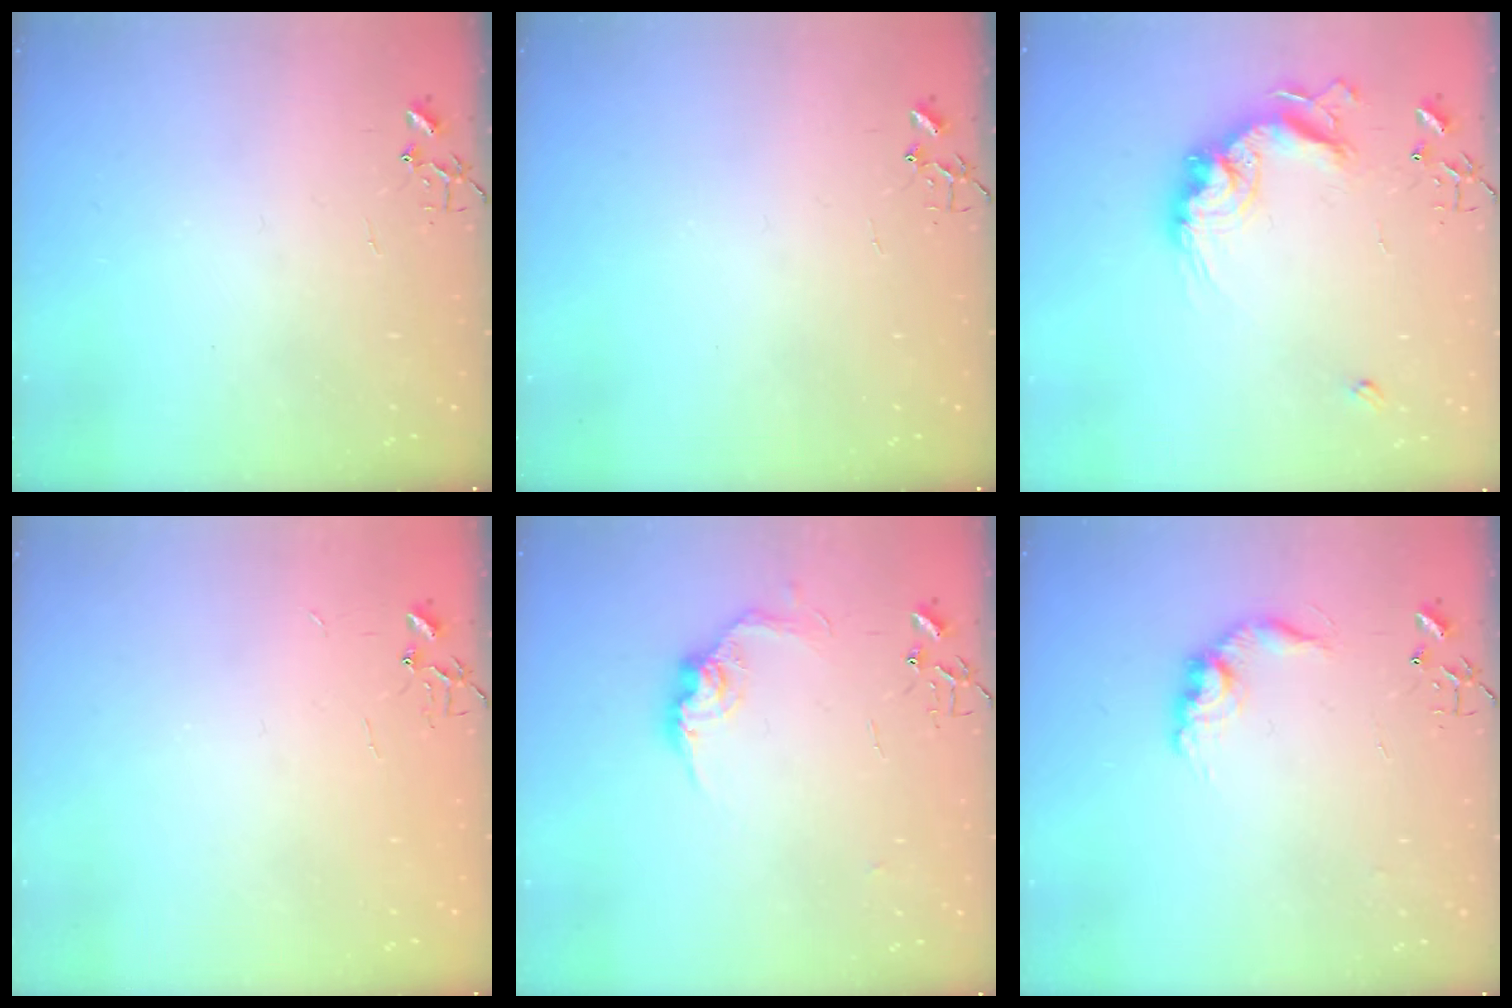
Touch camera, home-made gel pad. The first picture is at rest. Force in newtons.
{"total": 0.0}
{"total": 16.0, "press": 16.0, "slide": 1.1}
{"total": 1.7, "press": 1.7, "slide": 0.2}
{"total": 11.3, "press": 11.3, "slide": 0.6}
{"total": 10.6, "press": 10.6, "slide": 0.5}